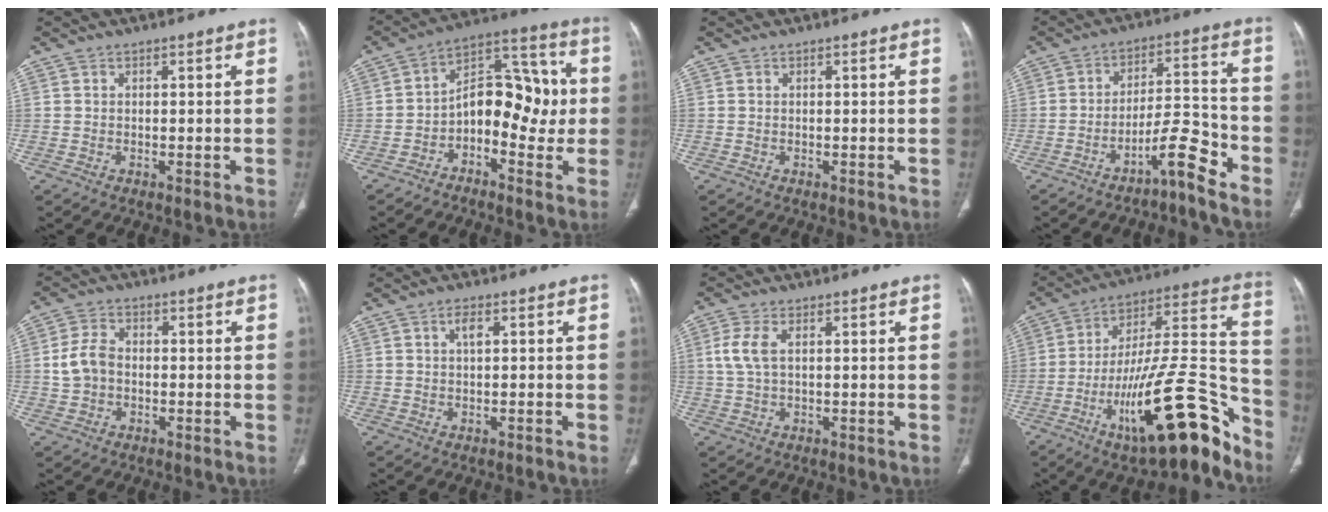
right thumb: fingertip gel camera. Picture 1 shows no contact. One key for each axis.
{"total": 13.5, "fx": -1.9, "fy": 8.0, "fz": 10.8, "tx": -0.121, "ty": 0.047, "tz": -0.040}
{"total": 0.0}
{"total": 7.7, "fx": -5.6, "fy": 1.3, "fz": 5.2, "tx": -0.080, "ty": 0.067, "tz": -0.095}
{"total": 5.2, "fx": -0.4, "fy": 3.9, "fz": 3.5, "tx": -0.070, "ty": 0.016, "tz": -0.011}
{"total": 1.9, "fx": 0.3, "fy": 0.7, "fz": 1.7, "tx": -0.033, "ty": 0.004, "tz": 0.005}
{"total": 4.8, "fx": 1.2, "fy": 2.3, "fz": 4.0, "tx": -0.107, "ty": 0.007, "tz": 0.026}
{"total": 26.0, "fx": -15.1, "fy": 7.4, "fz": 19.8, "tx": -0.265, "ty": 0.100, "tz": -0.239}